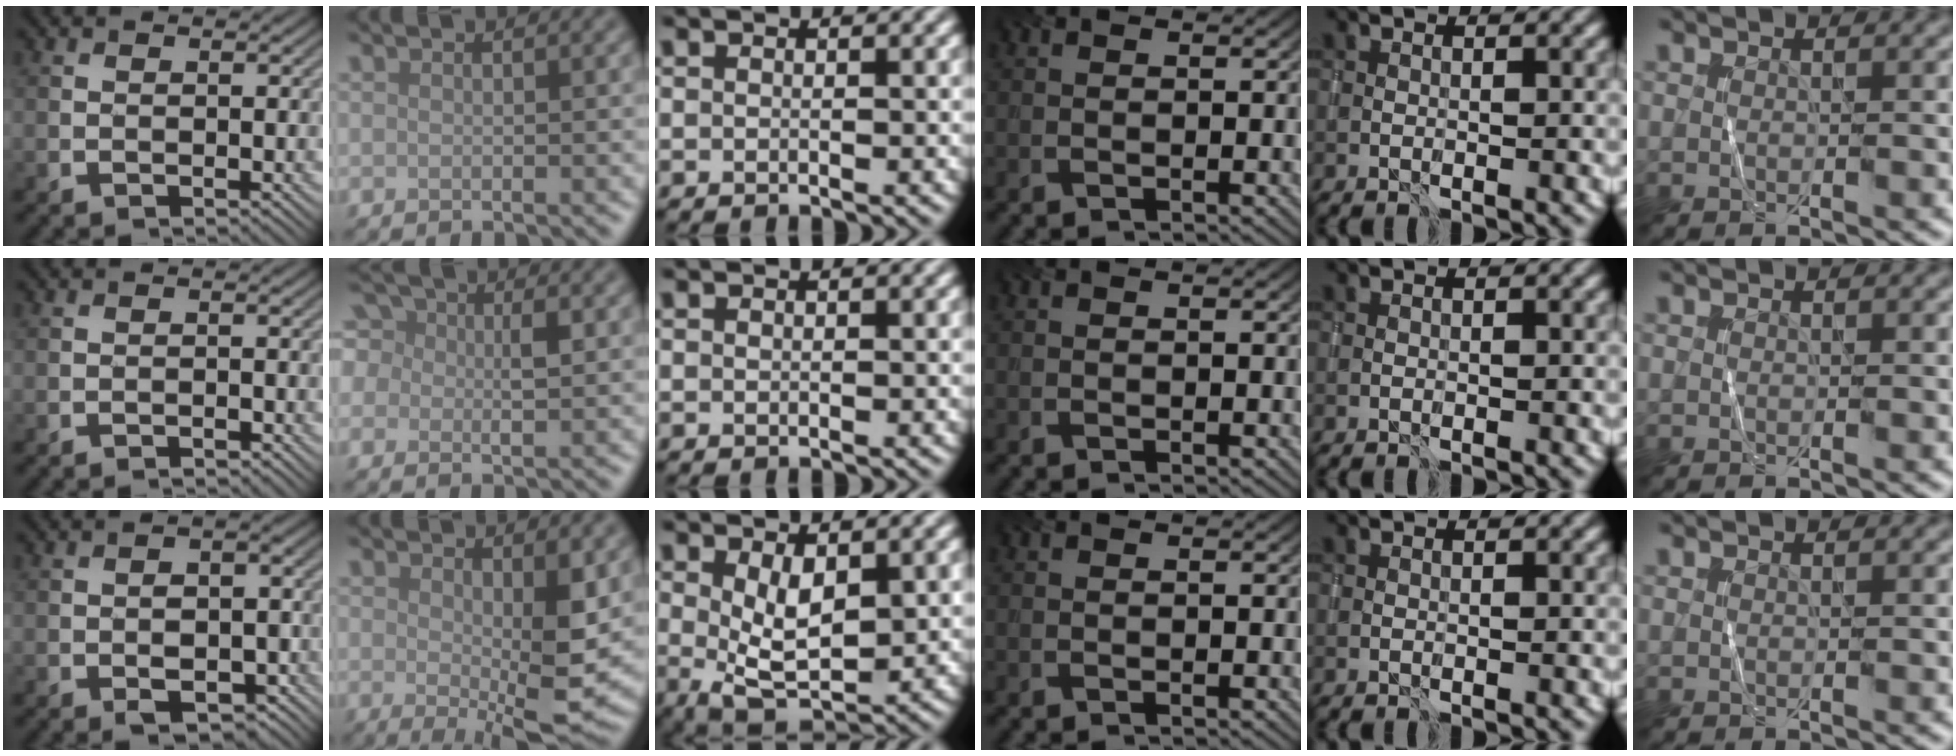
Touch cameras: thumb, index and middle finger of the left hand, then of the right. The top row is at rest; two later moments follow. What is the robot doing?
{"motion": "wrap", "object": "sponge"}